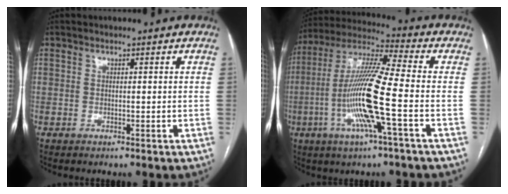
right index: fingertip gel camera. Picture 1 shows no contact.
{"total": 15.0, "force": [-3.7, -0.1, 14.5], "torque": [-0.295, -0.004, -0.078]}